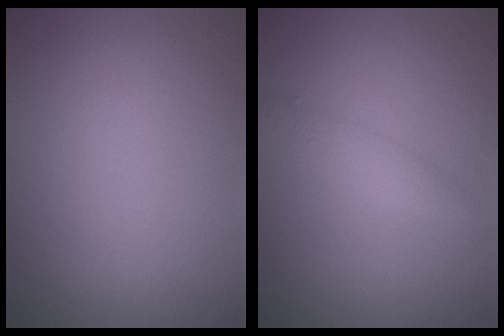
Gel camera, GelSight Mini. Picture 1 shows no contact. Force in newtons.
{"total": 1.7, "press": 1.7, "slide": 0.1}